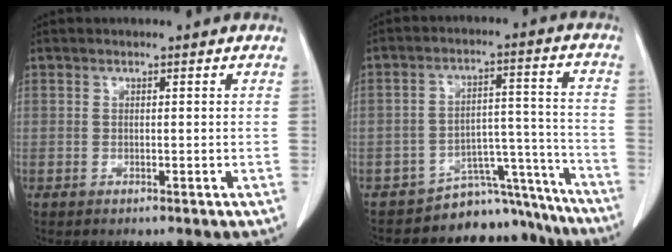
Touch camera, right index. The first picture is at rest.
{"total": 10.5, "force": [-9.9, 3.6, -0.5], "torque": [0.042, 0.083, -0.139]}